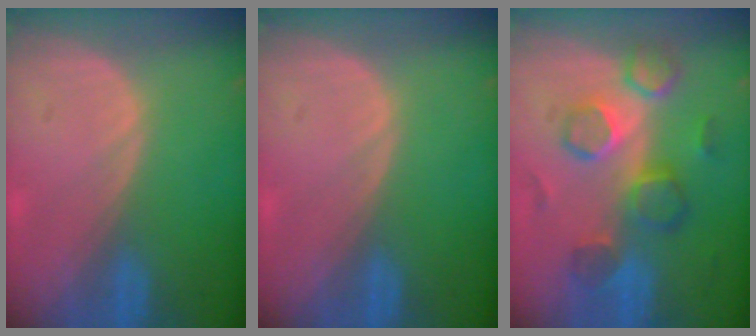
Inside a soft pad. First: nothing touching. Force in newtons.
{"total": 0.0}
{"total": 8.7, "press": 8.4, "slide": 2.3}